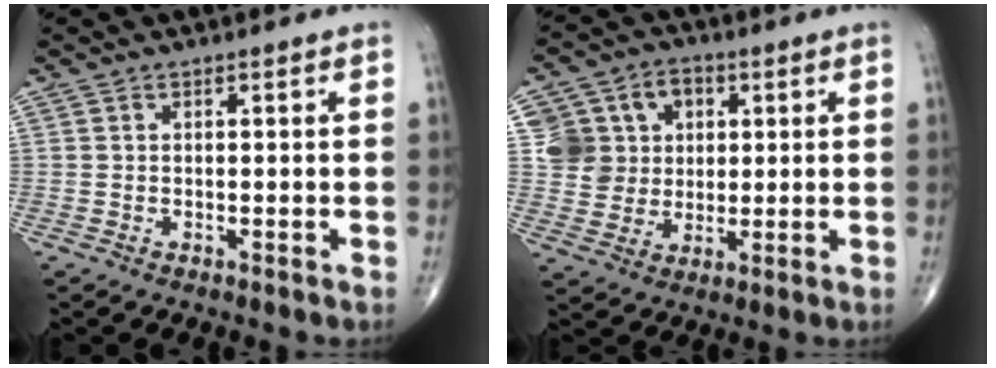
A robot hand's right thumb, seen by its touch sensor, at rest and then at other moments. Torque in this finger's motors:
{"motor_torque": [-0.16, 0.32, 0.49, 0.46, 0.02]}